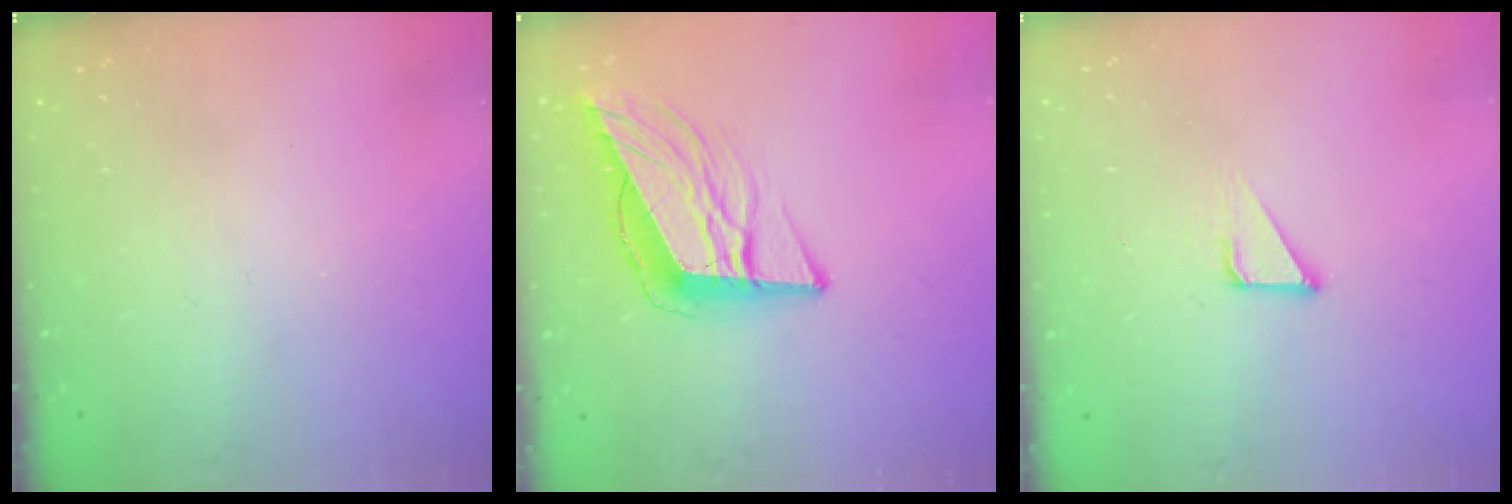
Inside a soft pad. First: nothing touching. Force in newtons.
{"total": 12.4, "press": 11.9, "slide": 3.6}
{"total": 2.1, "press": 2.1, "slide": 0.0}